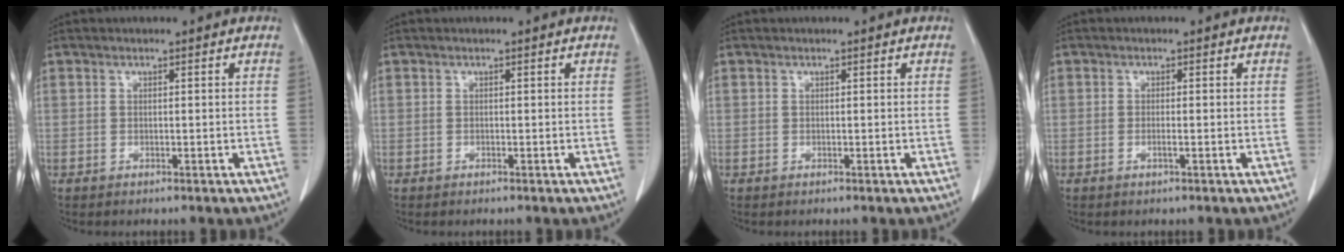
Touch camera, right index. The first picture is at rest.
{"total": 0.0}
{"total": 0.0}
{"total": 0.9, "force": [-0.4, 0.0, 0.8], "torque": [-0.017, 0.000, -0.007]}